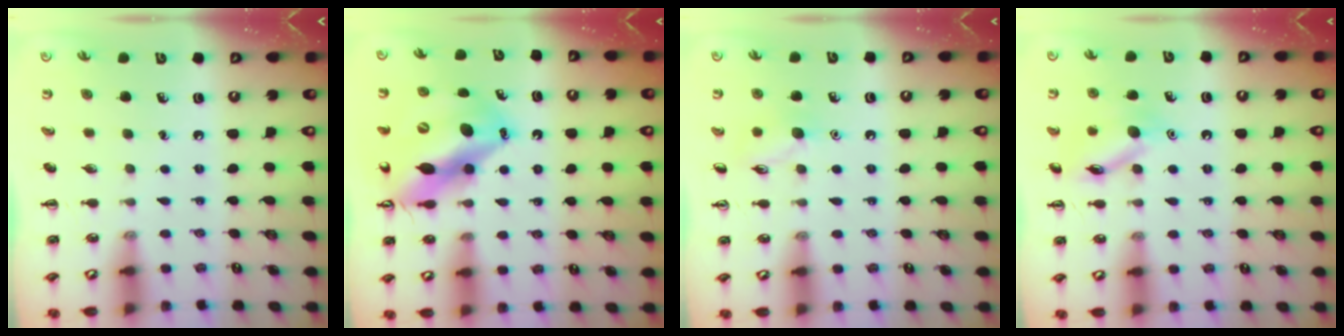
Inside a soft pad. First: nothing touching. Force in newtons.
{"total": 17.2, "press": 16.3, "slide": 5.5}
{"total": 7.5, "press": 7.4, "slide": 1.0}
{"total": 11.8, "press": 11.7, "slide": 0.6}